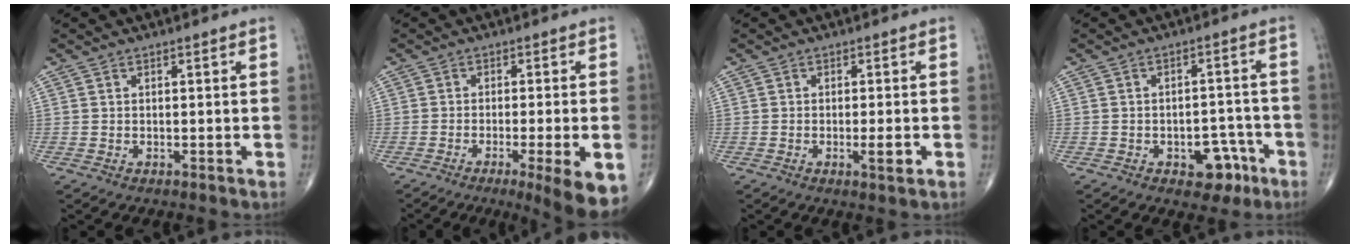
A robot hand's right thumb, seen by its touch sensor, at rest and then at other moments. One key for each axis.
{"total": 10.9, "fx": -5.3, "fy": 1.4, "fz": 9.4, "tx": -0.108, "ty": -0.006, "tz": -0.075}
{"total": 2.7, "fx": -0.9, "fy": 0.4, "fz": 2.5, "tx": -0.042, "ty": -0.003, "tz": -0.016}
{"total": 7.0, "fx": -3.5, "fy": 4.3, "fz": 4.3, "tx": -0.024, "ty": 0.033, "tz": -0.042}